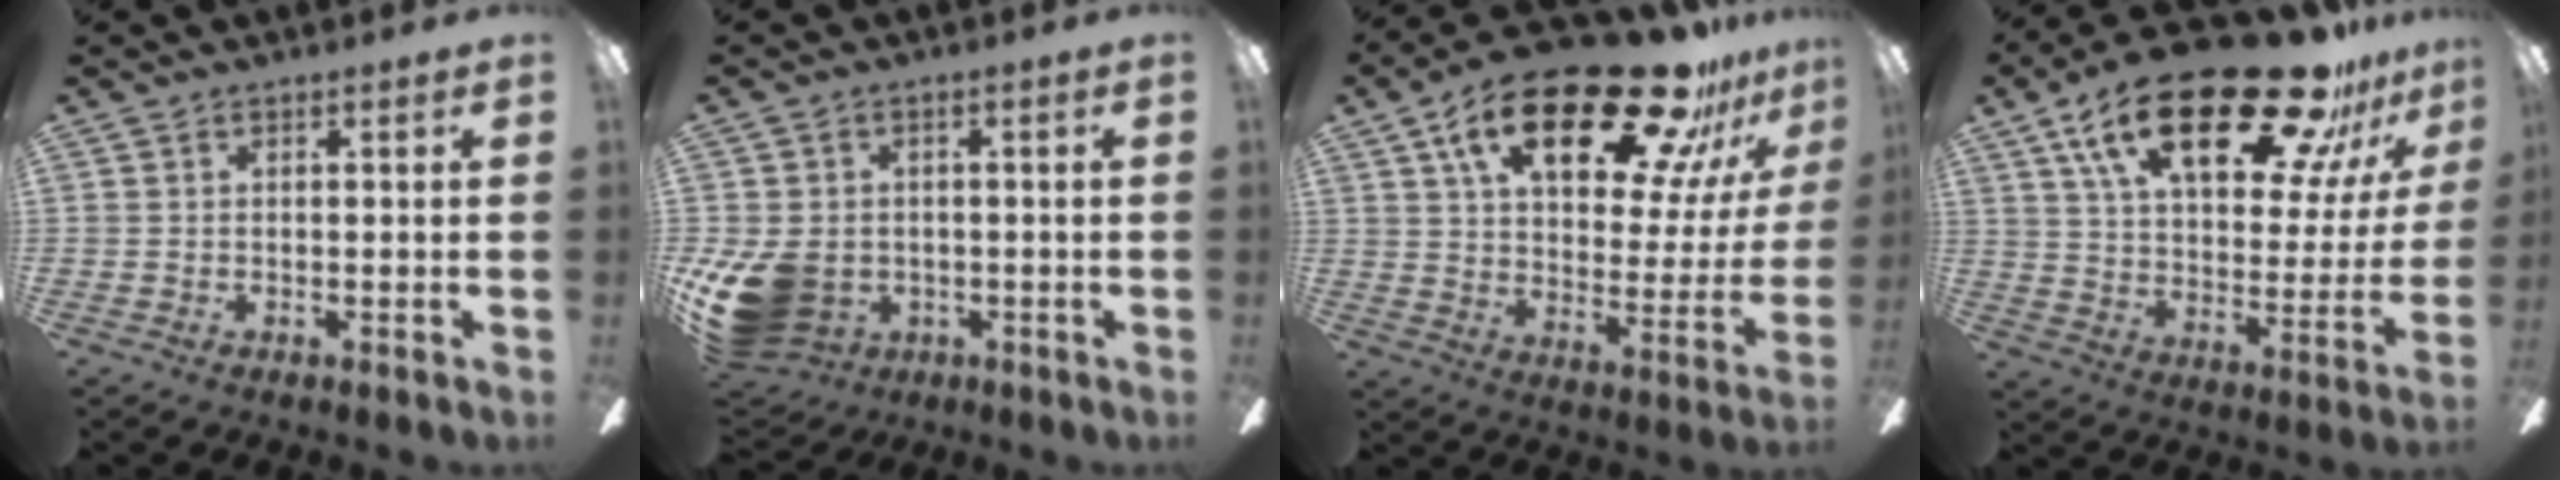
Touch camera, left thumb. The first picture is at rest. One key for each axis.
{"total": 11.7, "fx": -3.0, "fy": 9.3, "fz": 6.4, "tx": -0.144, "ty": 0.010, "tz": -0.053}
{"total": 27.7, "fx": 17.1, "fy": 11.1, "fz": 18.7, "tx": -0.285, "ty": -0.097, "tz": 0.278}
{"total": 29.7, "fx": 18.4, "fy": 11.5, "fz": 20.2, "tx": -0.323, "ty": -0.101, "tz": 0.302}